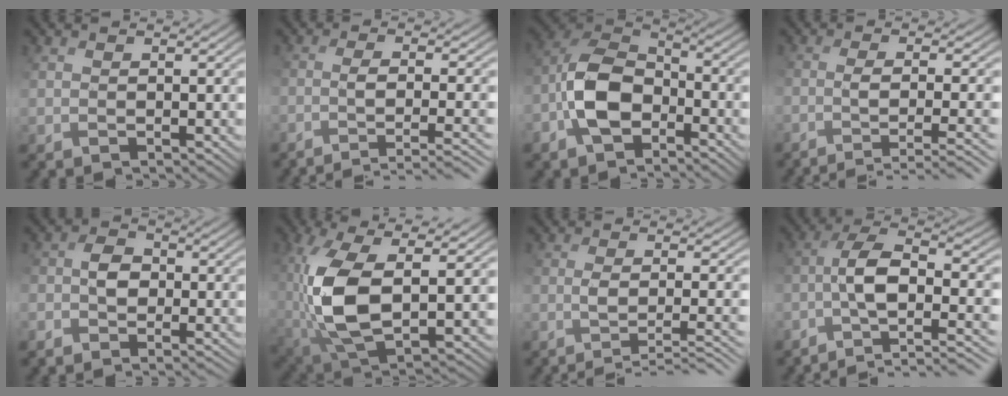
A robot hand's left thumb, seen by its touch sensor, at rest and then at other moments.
{"total": 6.8, "force": [-3.8, 1.6, 5.4], "torque": [-0.082, -0.004, -0.053]}
{"total": 9.5, "force": [-3.8, 5.4, 6.9], "torque": [-0.148, 0.009, -0.091]}
{"total": 6.8, "force": [-3.1, 1.9, 5.7], "torque": [-0.082, -0.009, -0.046]}
{"total": 3.8, "force": [-2.4, 2.1, 2.0], "torque": [-0.041, 0.002, -0.057]}
{"total": 13.6, "force": [0.5, 6.4, 12.0], "torque": [-0.277, -0.017, 0.020]}
{"total": 7.0, "force": [-4.0, 1.8, 5.5], "torque": [-0.082, -0.001, -0.059]}
{"total": 12.0, "force": [-4.8, 4.4, 10.1], "torque": [-0.182, 0.006, -0.079]}